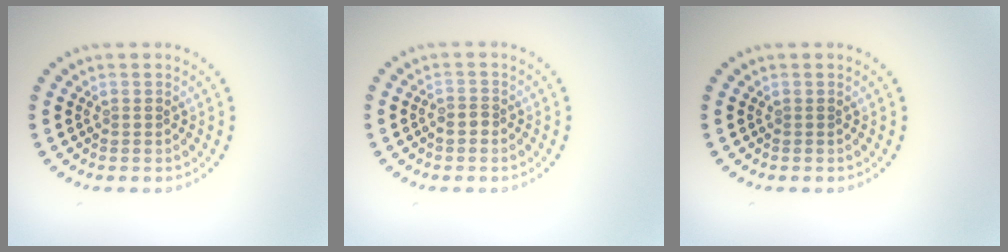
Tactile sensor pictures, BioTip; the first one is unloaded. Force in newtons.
{"total": 1.4, "press": 1.2, "slide": 0.8}
{"total": 0.0}